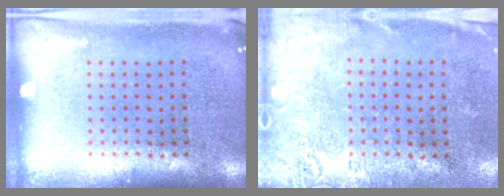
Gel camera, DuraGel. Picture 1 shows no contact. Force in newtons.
{"total": 2.6, "press": 2.2, "slide": 1.4}